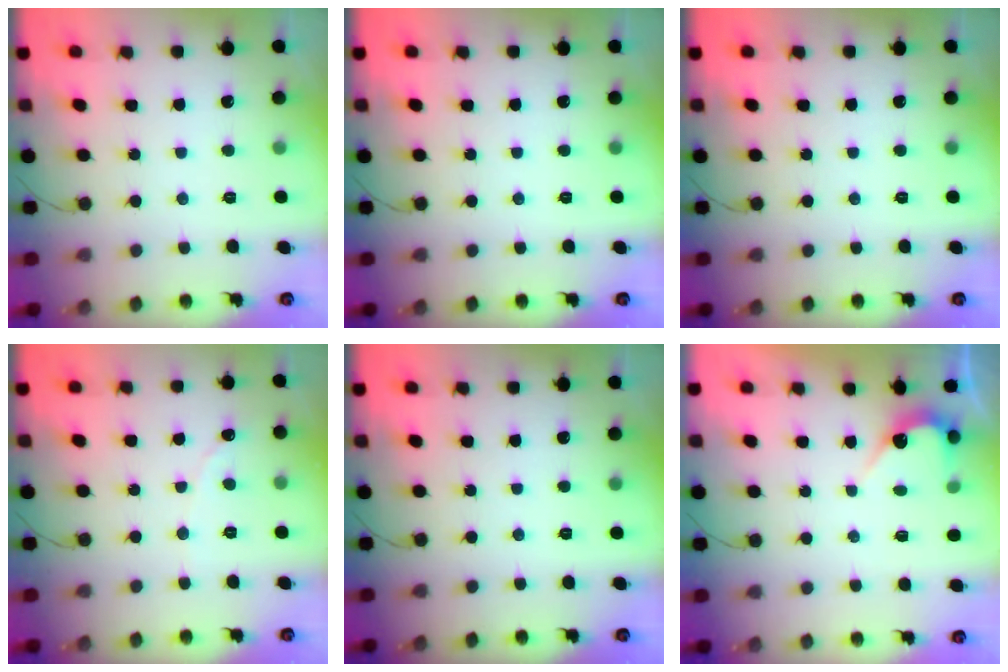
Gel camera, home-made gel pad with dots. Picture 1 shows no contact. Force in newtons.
{"total": 0.0}
{"total": 0.0}
{"total": 0.0}
{"total": 0.0}
{"total": 3.7, "press": 3.7, "slide": 0.2}